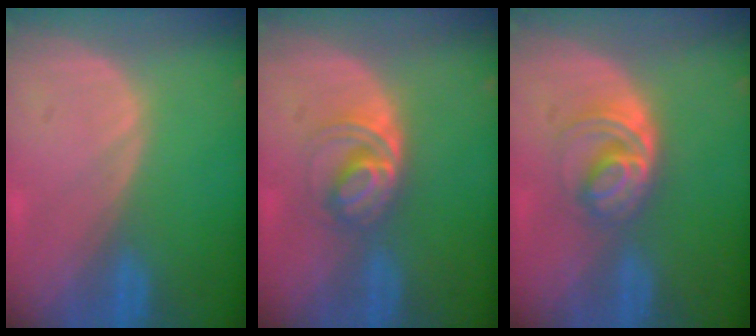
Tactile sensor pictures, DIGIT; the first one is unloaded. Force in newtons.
{"total": 5.0, "press": 4.9, "slide": 1.0}
{"total": 6.2, "press": 5.3, "slide": 3.2}